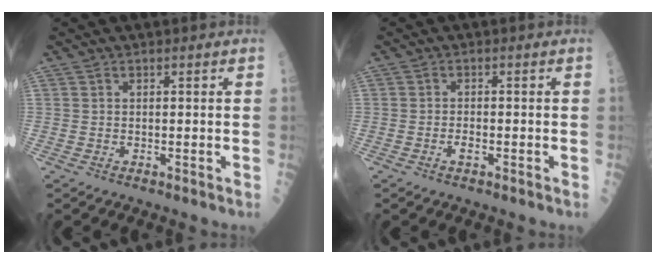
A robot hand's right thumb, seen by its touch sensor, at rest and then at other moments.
{"total": 1.5, "force": [-0.6, 0.6, 1.2], "torque": [-0.019, 0.003, -0.010]}